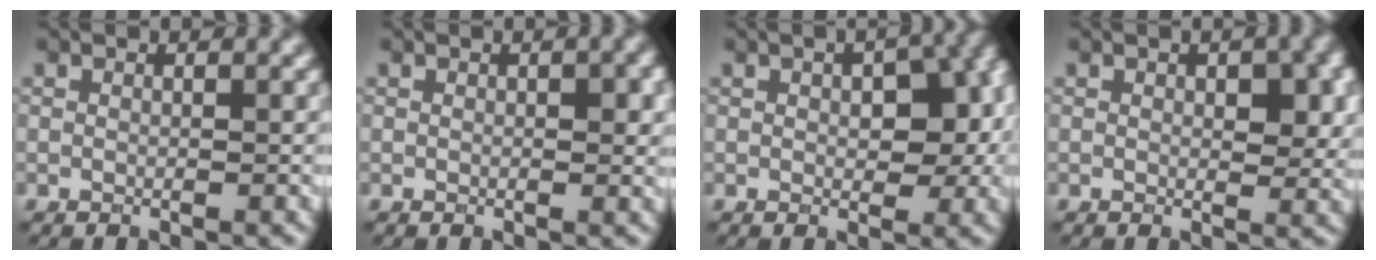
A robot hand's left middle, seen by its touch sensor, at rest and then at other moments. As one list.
[{"total": 1.7, "force": [0.2, 0.5, 1.7], "torque": [-0.021, -0.002, 0.004]}, {"total": 6.9, "force": [0.5, 3.9, 5.7], "torque": [-0.067, 0.001, 0.017]}, {"total": 3.6, "force": [0.6, 1.8, 3.1], "torque": [-0.036, -0.002, 0.013]}]